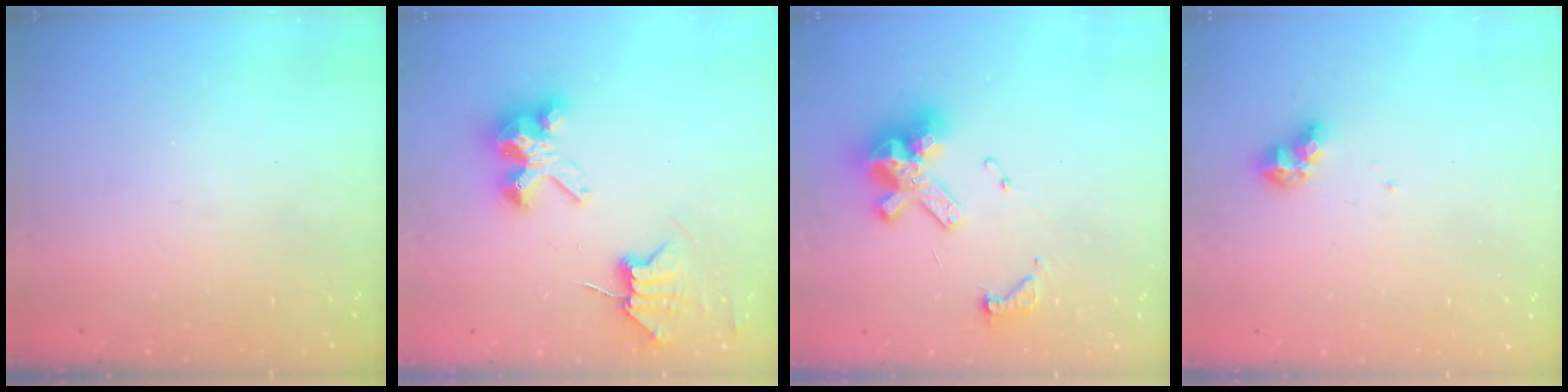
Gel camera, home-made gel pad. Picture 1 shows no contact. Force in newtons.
{"total": 7.4, "press": 7.3, "slide": 0.6}
{"total": 12.2, "press": 12.1, "slide": 1.1}
{"total": 7.1, "press": 7.1, "slide": 0.3}